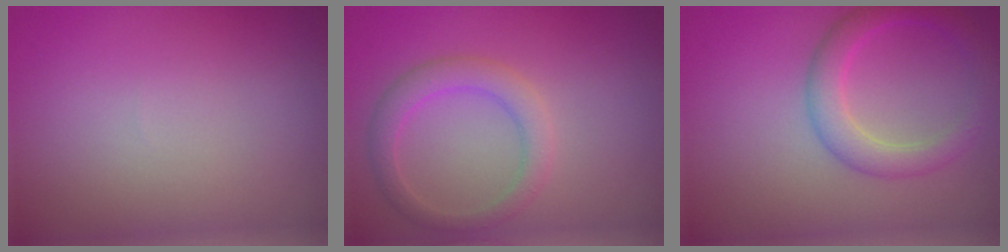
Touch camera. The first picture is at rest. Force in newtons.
{"total": 2.8, "press": 2.8, "slide": 0.1}
{"total": 3.3, "press": 3.3, "slide": 0.2}